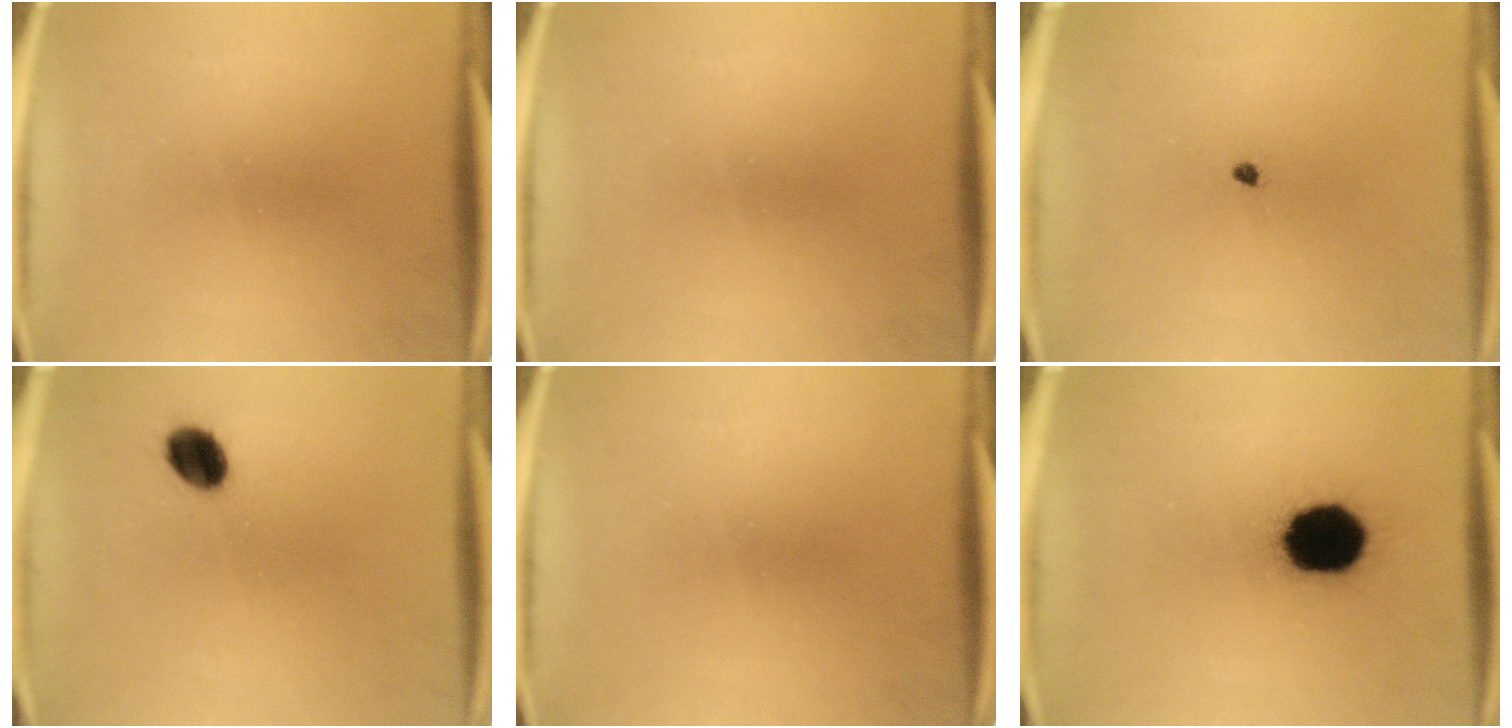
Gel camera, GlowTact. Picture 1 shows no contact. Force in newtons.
{"total": 0.0}
{"total": 0.7}
{"total": 6.5}
{"total": 0.0}
{"total": 17.4}